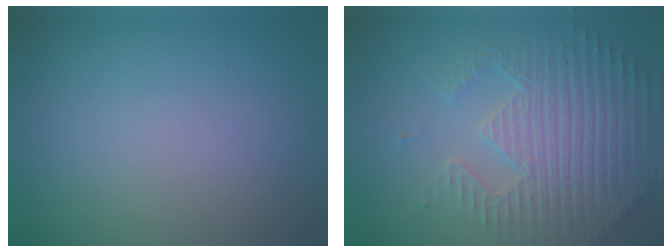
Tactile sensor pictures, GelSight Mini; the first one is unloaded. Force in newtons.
{"total": 5.0, "press": 4.6, "slide": 1.9}